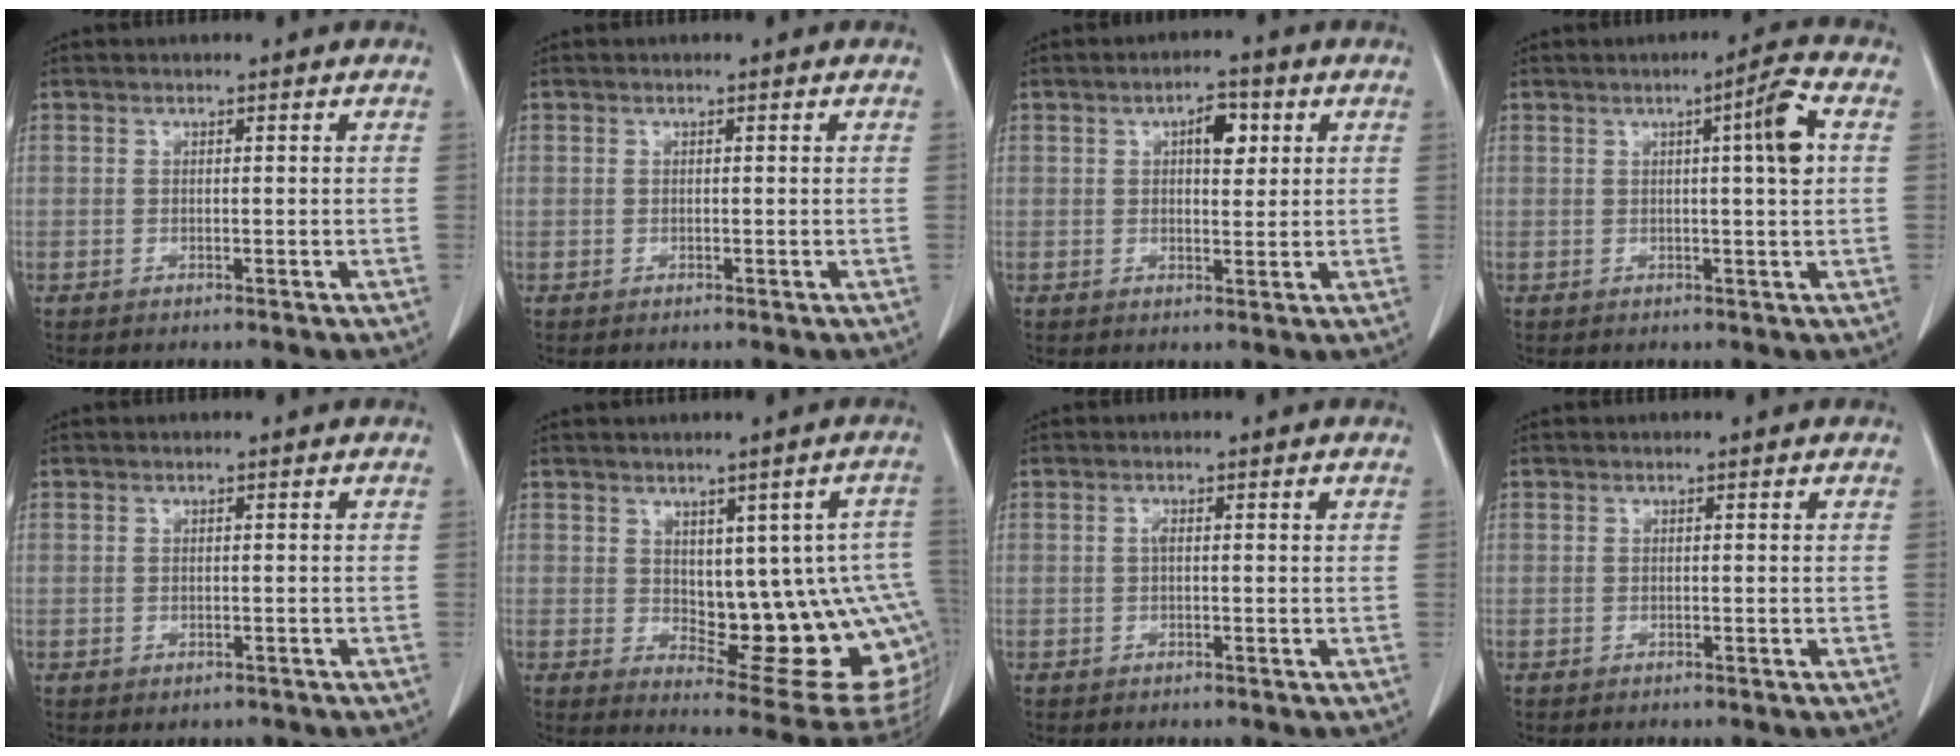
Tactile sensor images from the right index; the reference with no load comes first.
{"total": 0.0}
{"total": 4.4, "force": [1.6, 1.9, 3.7], "torque": [-0.055, 0.007, 0.022]}
{"total": 5.4, "force": [1.1, -0.3, 5.3], "torque": [-0.079, 0.004, 0.015]}
{"total": 1.1, "force": [-0.6, 0.9, 0.3], "torque": [-0.006, 0.001, -0.003]}
{"total": 16.2, "force": [-0.3, 5.9, 15.1], "torque": [-0.141, 0.011, 0.019]}
{"total": 1.3, "force": [0.3, 0.4, 1.2], "torque": [-0.025, 0.007, 0.005]}
{"total": 0.0}